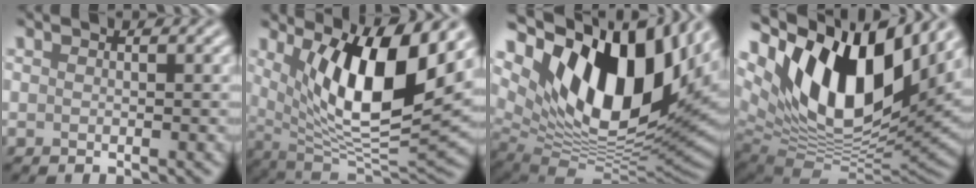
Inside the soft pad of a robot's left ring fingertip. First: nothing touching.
{"total": 10.6, "force": [3.8, 3.3, 9.4], "torque": [-0.150, -0.021, 0.072]}
{"total": 16.7, "force": [6.5, 8.6, 12.8], "torque": [-0.214, 0.006, 0.111]}
{"total": 15.7, "force": [6.9, 7.8, 11.8], "torque": [-0.200, 0.013, 0.121]}